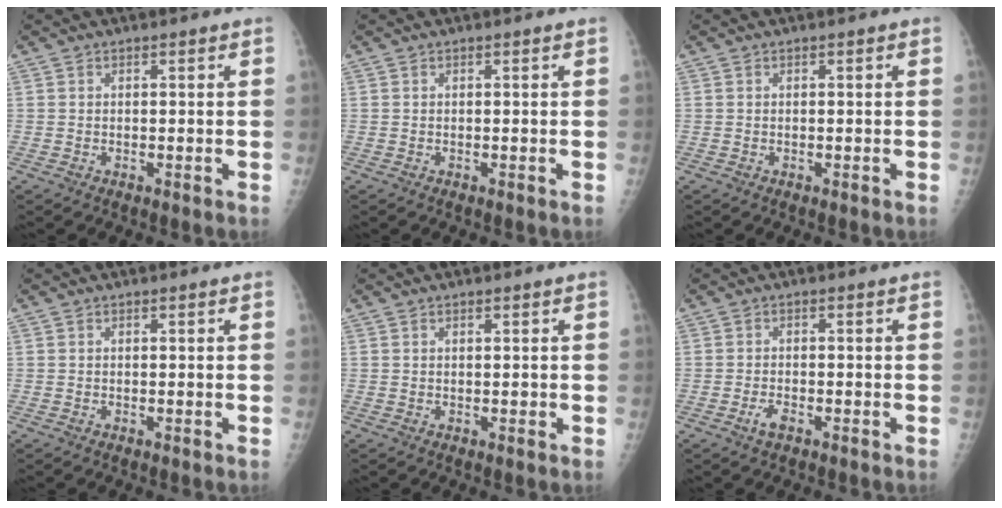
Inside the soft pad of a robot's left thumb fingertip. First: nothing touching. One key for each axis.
{"total": 0.0}
{"total": 0.0}
{"total": 0.0}
{"total": 0.9, "fx": 0.5, "fy": 0.5, "fz": 0.7, "tx": -0.008, "ty": -0.002, "tz": 0.006}
{"total": 2.0, "fx": -1.1, "fy": 0.8, "fz": 1.5, "tx": -0.031, "ty": 0.005, "tz": -0.021}